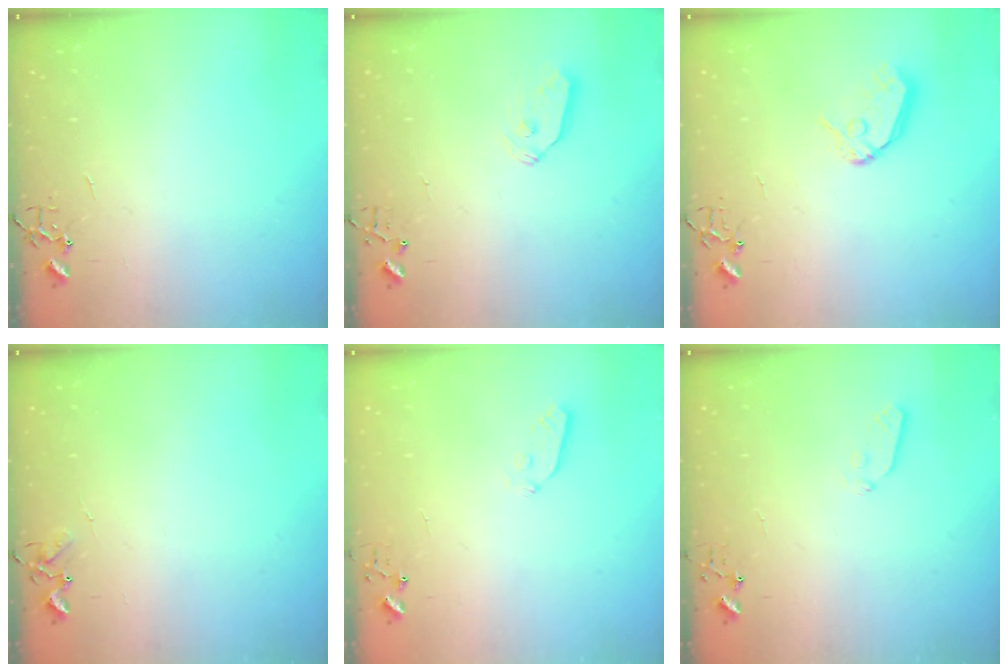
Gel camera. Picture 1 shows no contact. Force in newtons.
{"total": 6.3, "press": 6.3, "slide": 0.1}
{"total": 10.5, "press": 10.5, "slide": 1.3}
{"total": 4.5, "press": 4.5, "slide": 0.5}
{"total": 3.7, "press": 3.7, "slide": 0.4}
{"total": 4.8, "press": 4.7, "slide": 0.7}